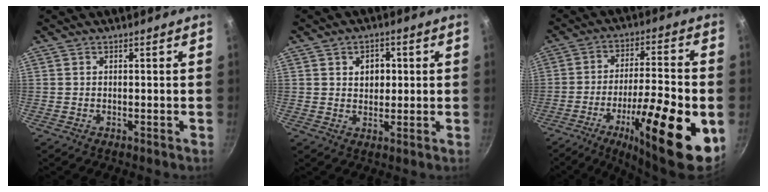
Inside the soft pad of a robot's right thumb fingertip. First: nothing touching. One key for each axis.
{"total": 4.6, "fx": 1.1, "fy": 3.5, "fz": 2.8, "tx": -0.020, "ty": -0.001, "tz": 0.017}
{"total": 22.3, "fx": -7.8, "fy": 5.8, "fz": 20.1, "tx": -0.300, "ty": 0.024, "tz": -0.119}